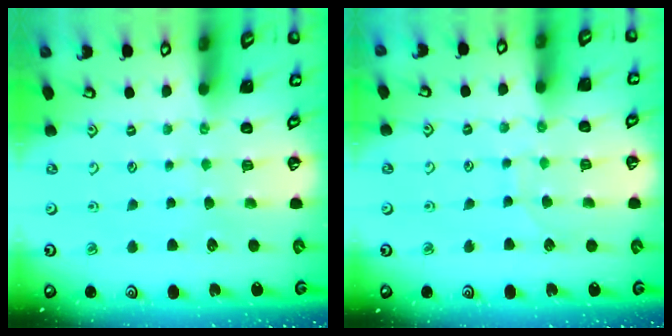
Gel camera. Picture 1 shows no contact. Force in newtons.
{"total": 5.6, "press": 5.6, "slide": 0.1}